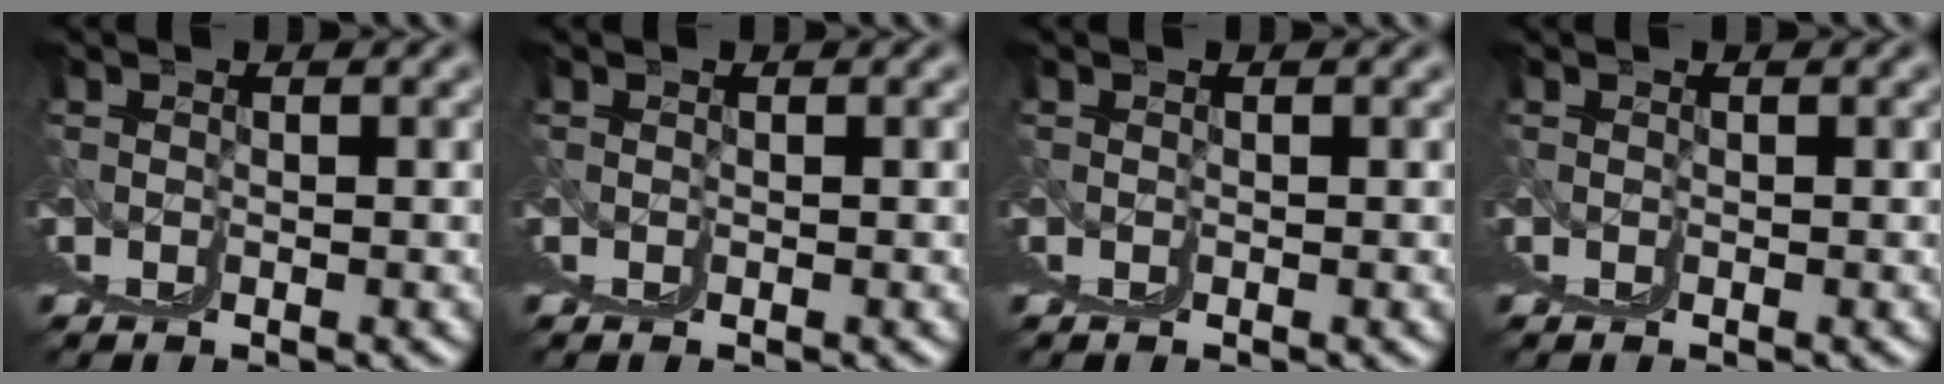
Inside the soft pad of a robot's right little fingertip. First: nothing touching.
{"total": 0.0}
{"total": 0.0}
{"total": 0.0}